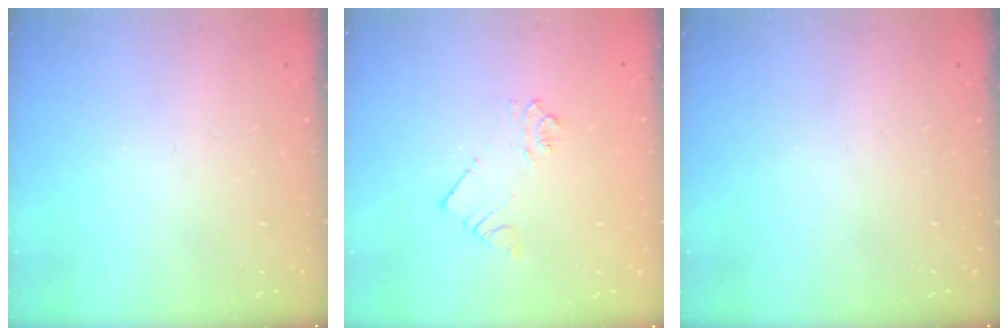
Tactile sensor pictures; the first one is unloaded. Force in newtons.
{"total": 3.2, "press": 3.2, "slide": 0.2}
{"total": 0.0}